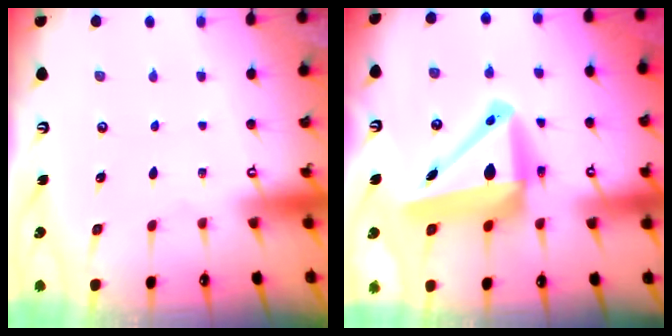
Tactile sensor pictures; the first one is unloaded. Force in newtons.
{"total": 15.2, "press": 14.9, "slide": 3.2}